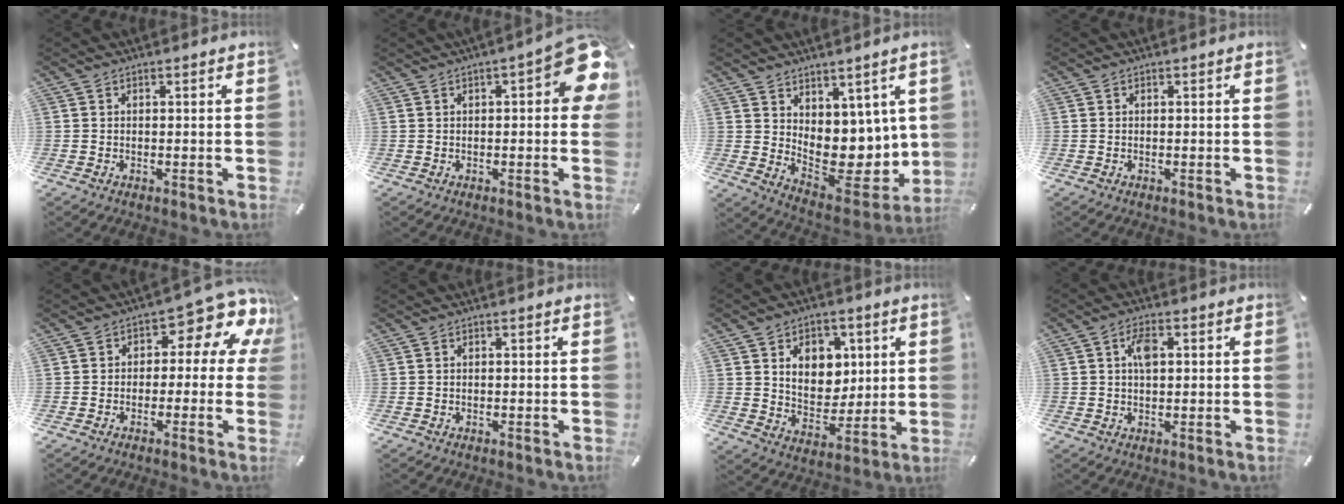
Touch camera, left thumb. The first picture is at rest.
{"total": 11.7, "force": [3.4, 4.0, 10.5], "torque": [-0.125, -0.022, 0.055]}
{"total": 8.8, "force": [2.9, 7.2, 4.2], "torque": [-0.048, -0.050, 0.072]}
{"total": 0.0}
{"total": 11.9, "force": [4.9, 5.9, 9.1], "torque": [-0.111, -0.042, 0.079]}
{"total": 0.0}
{"total": 10.8, "force": [3.7, 8.6, 5.5], "torque": [-0.078, -0.012, 0.068]}
{"total": 4.5, "force": [1.0, 2.5, 3.6], "torque": [-0.061, 0.003, 0.011]}